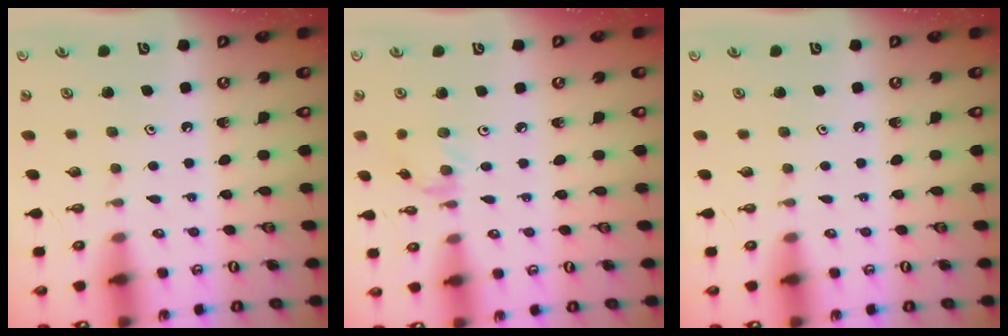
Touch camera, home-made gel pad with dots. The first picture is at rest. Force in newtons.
{"total": 3.0, "press": 3.0, "slide": 0.5}
{"total": 0.0}